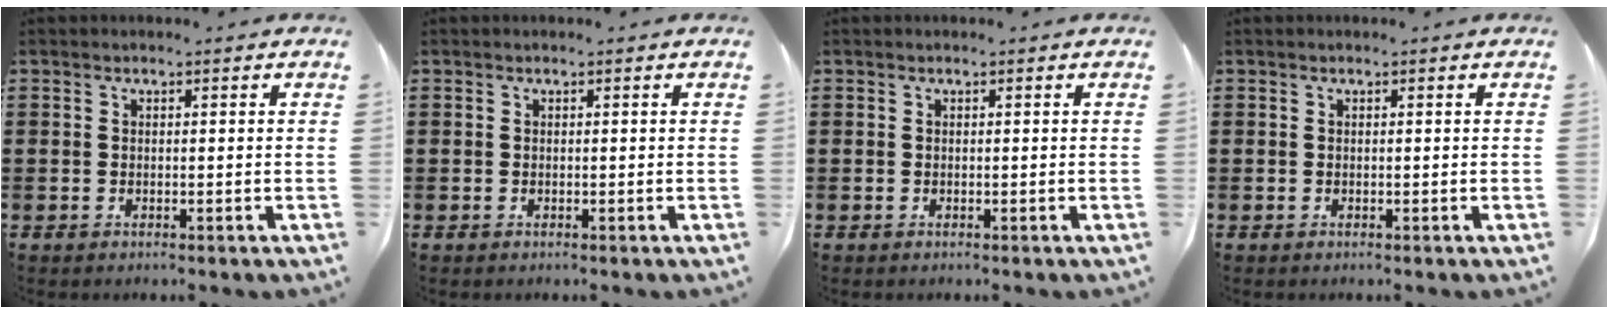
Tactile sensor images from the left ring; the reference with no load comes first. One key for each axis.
{"total": 0.0}
{"total": 0.0}
{"total": 0.0}